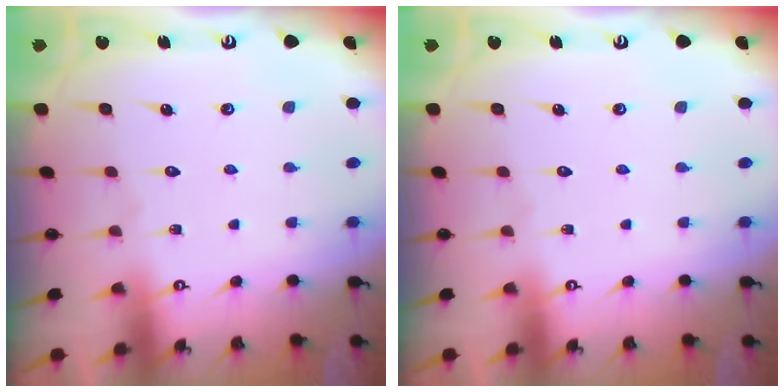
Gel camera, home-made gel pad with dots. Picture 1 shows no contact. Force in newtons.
{"total": 0.0}